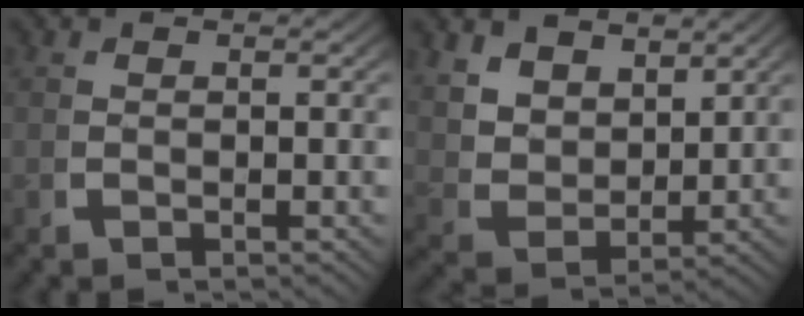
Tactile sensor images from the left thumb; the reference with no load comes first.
{"total": 5.2, "force": [2.3, 3.5, 3.1], "torque": [-0.079, -0.026, 0.057]}